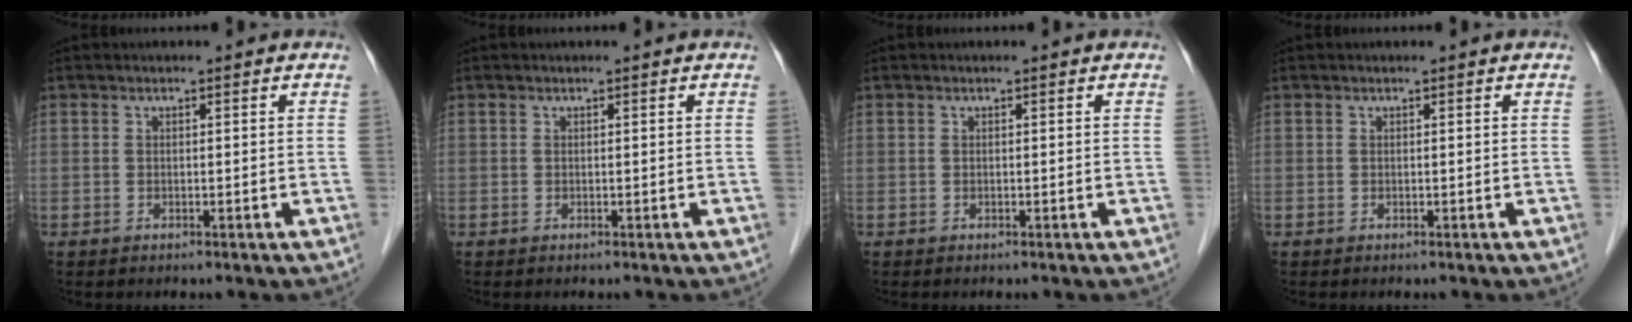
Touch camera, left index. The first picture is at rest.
{"total": 0.0}
{"total": 0.0}
{"total": 0.0}